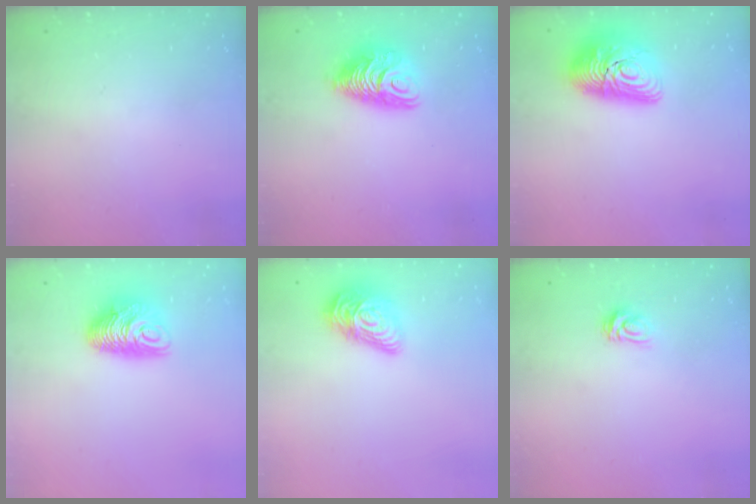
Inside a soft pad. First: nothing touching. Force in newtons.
{"total": 10.2, "press": 10.2, "slide": 0.7}
{"total": 14.2, "press": 14.1, "slide": 0.9}
{"total": 10.3, "press": 10.3, "slide": 0.4}
{"total": 14.0, "press": 14.0, "slide": 0.4}
{"total": 3.6, "press": 3.6, "slide": 0.4}